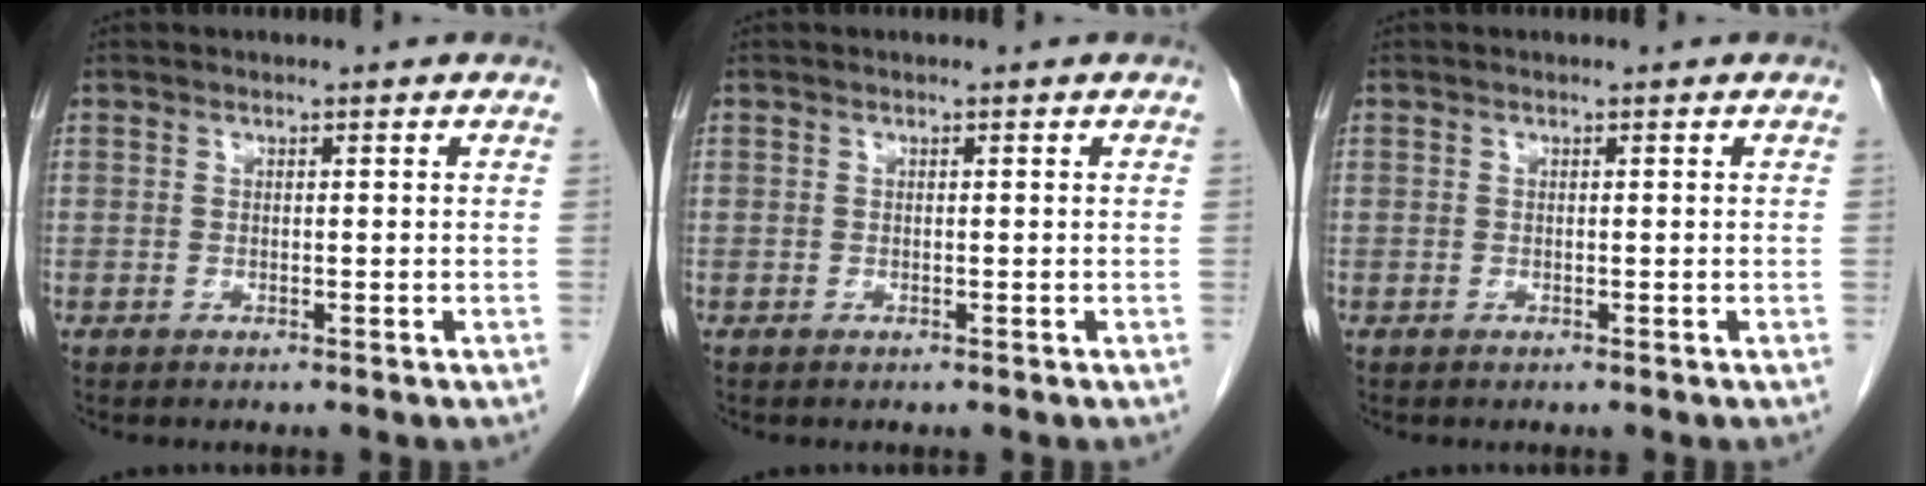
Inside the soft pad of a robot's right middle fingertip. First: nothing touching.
{"total": 0.0}
{"total": 0.0}